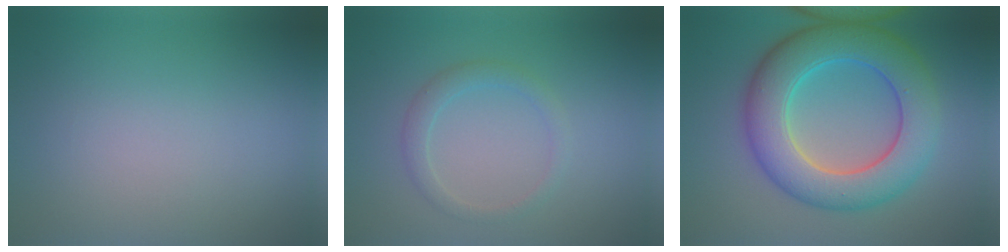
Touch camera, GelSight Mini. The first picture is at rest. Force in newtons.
{"total": 1.9, "press": 1.9, "slide": 0.1}
{"total": 9.4, "press": 9.4, "slide": 0.4}